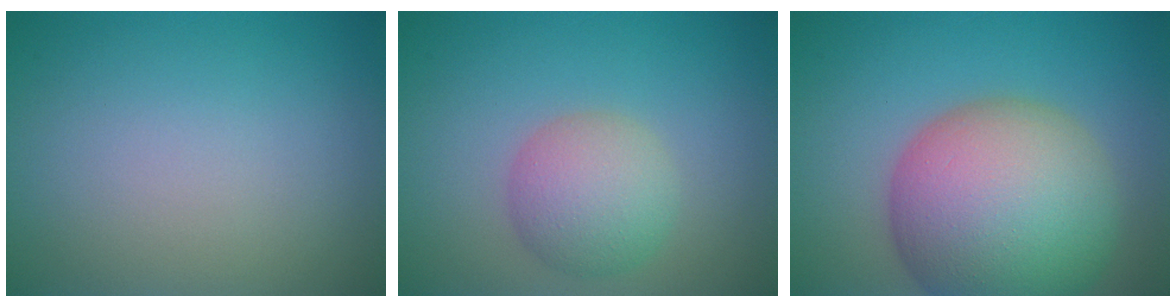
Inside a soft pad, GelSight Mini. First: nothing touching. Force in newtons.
{"total": 4.3, "press": 4.3, "slide": 0.1}
{"total": 13.9, "press": 13.9, "slide": 0.9}